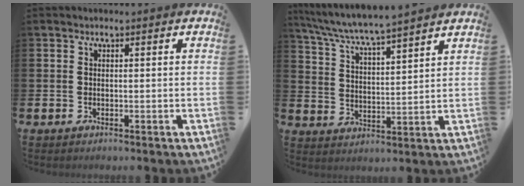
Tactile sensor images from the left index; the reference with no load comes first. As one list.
[{"total": 6.5, "force": [6.3, -0.2, 1.6], "torque": [-0.053, -0.044, 0.106]}]